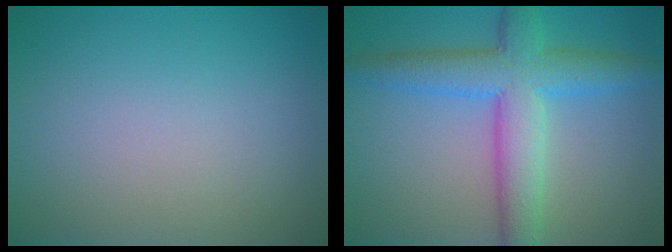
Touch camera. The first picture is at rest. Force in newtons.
{"total": 6.9, "press": 6.9, "slide": 0.2}